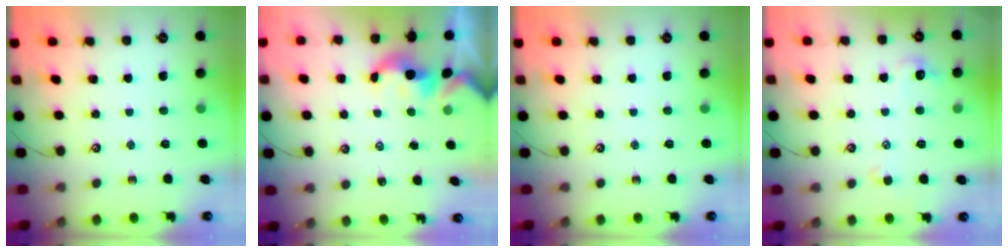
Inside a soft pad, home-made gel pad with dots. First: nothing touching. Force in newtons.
{"total": 1.7, "press": 1.6, "slide": 0.2}
{"total": 0.0}
{"total": 2.2, "press": 2.0, "slide": 0.8}